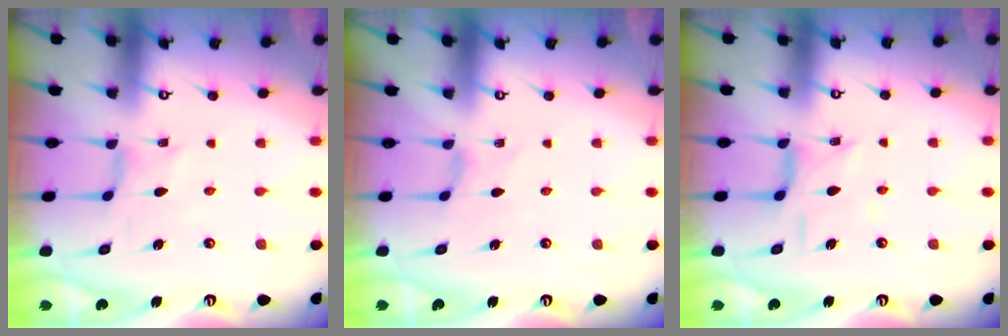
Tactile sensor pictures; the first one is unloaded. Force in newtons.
{"total": 0.5, "press": 0.5, "slide": 0.1}
{"total": 7.2, "press": 7.2, "slide": 0.6}